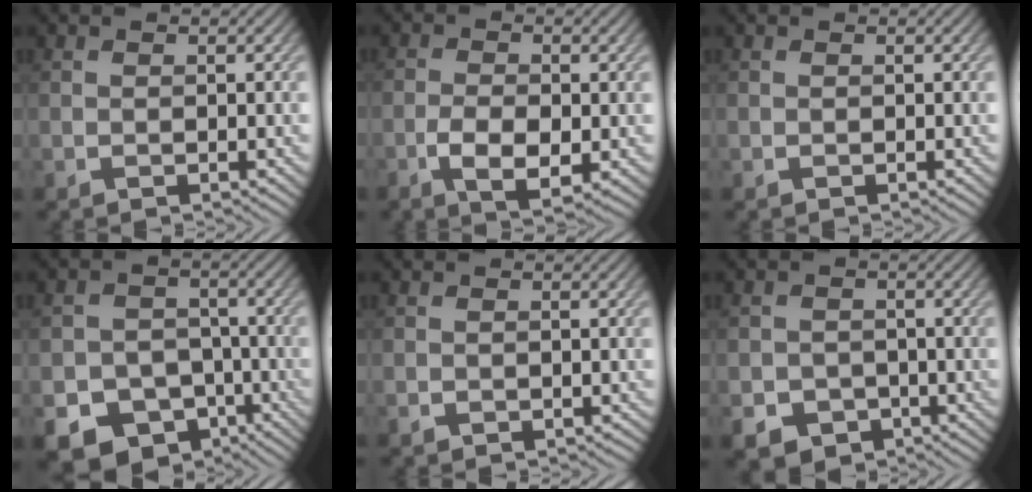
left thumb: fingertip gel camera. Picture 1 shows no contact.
{"total": 5.0, "force": [-1.6, 2.5, 4.0], "torque": [-0.081, -0.005, -0.029]}
{"total": 0.0}
{"total": 12.1, "force": [-7.3, 8.9, 3.7], "torque": [-0.075, -0.034, -0.121]}
{"total": 1.0, "force": [-0.6, 0.7, 0.3], "torque": [-0.007, -0.006, -0.012]}
{"total": 5.6, "force": [-2.9, 4.5, 1.5], "torque": [-0.023, -0.012, -0.050]}